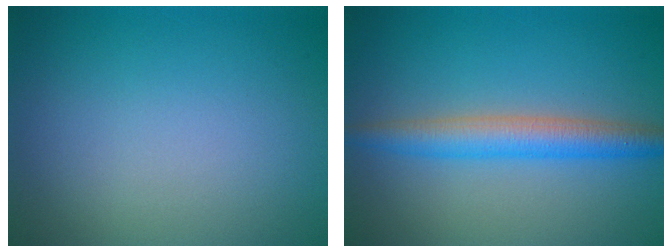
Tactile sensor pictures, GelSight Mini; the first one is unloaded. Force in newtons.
{"total": 3.9, "press": 3.9, "slide": 0.1}